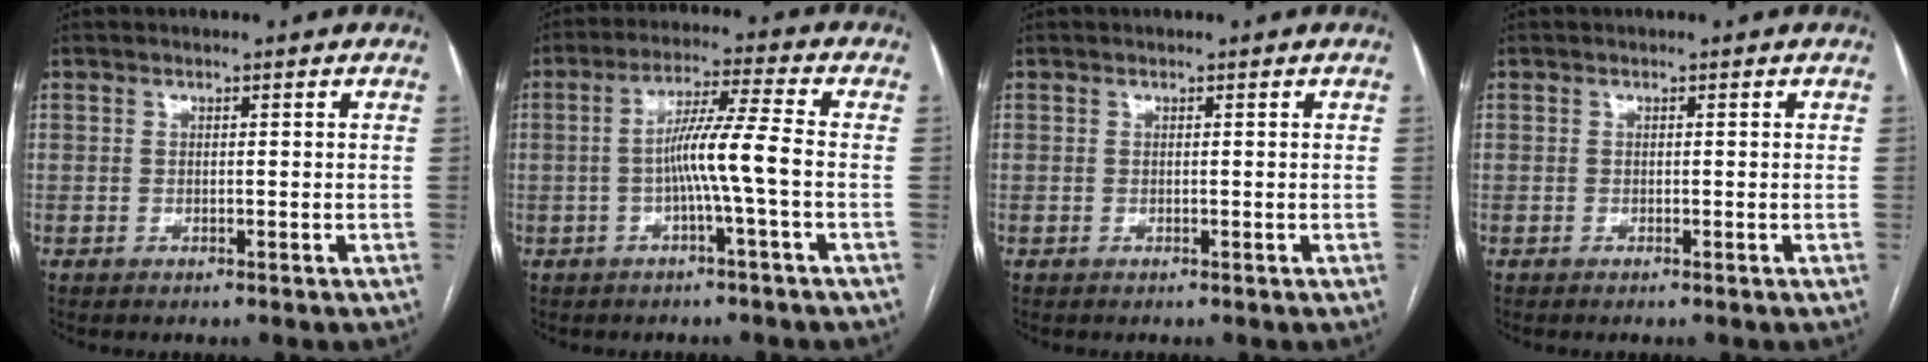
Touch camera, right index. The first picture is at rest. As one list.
[{"total": 7.4, "force": [-1.5, -1.1, 7.2], "torque": [-0.130, 0.011, -0.027]}, {"total": 0.0}, {"total": 0.0}]